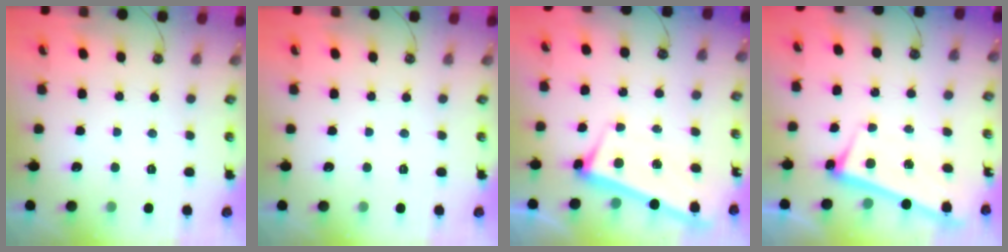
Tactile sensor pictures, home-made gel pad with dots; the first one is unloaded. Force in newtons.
{"total": 0.0}
{"total": 2.6, "press": 2.5, "slide": 0.6}
{"total": 2.7, "press": 2.6, "slide": 0.7}